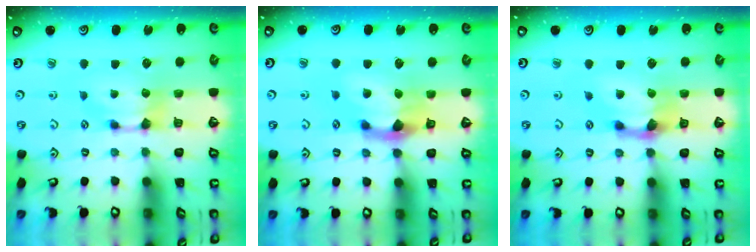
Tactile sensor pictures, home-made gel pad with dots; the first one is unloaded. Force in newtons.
{"total": 3.8, "press": 3.2, "slide": 2.0}
{"total": 3.2, "press": 2.6, "slide": 1.9}